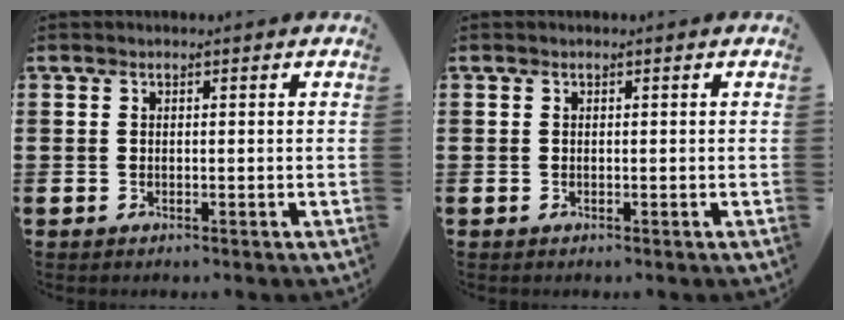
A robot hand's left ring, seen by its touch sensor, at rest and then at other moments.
{"total": 0.0}